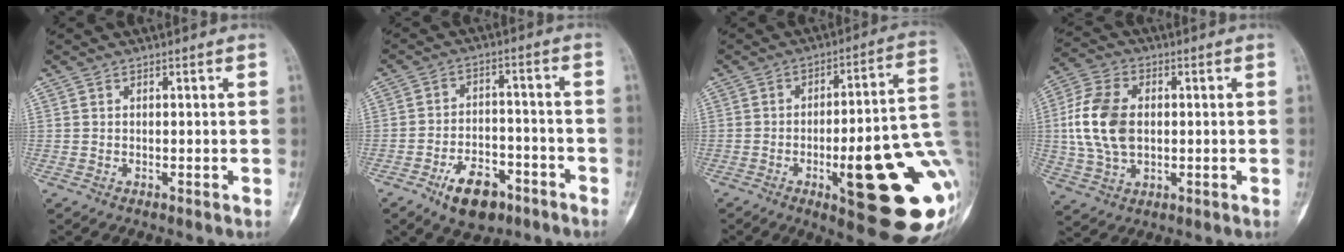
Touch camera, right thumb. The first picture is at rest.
{"total": 10.2, "force": [-6.1, 5.5, 6.0], "torque": [-0.078, 0.038, -0.097]}
{"total": 24.0, "force": [-5.9, 6.1, 22.5], "torque": [-0.247, 0.016, -0.068]}
{"total": 13.6, "force": [0.7, 9.1, 10.2], "torque": [-0.199, 0.009, 0.012]}